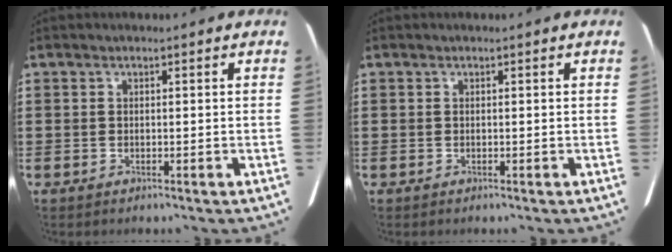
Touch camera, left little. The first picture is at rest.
{"total": 0.0}